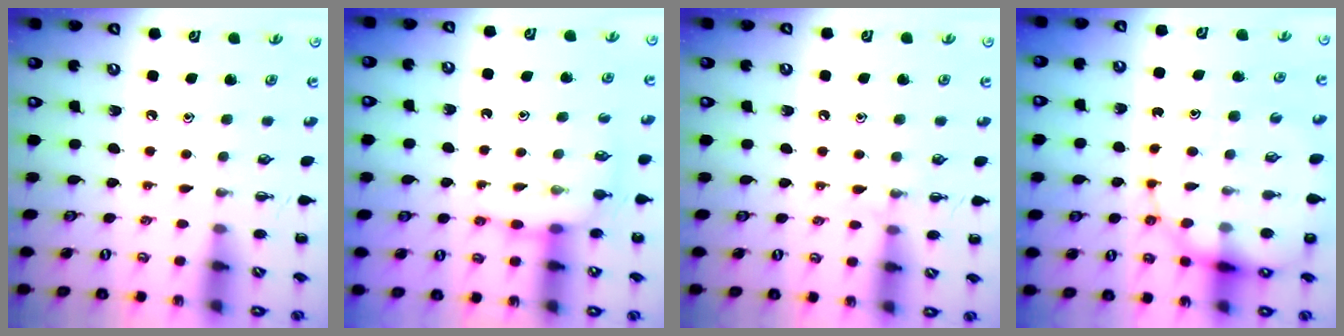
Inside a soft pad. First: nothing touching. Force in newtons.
{"total": 8.1, "press": 8.0, "slide": 1.0}
{"total": 5.9, "press": 5.7, "slide": 1.6}
{"total": 16.8, "press": 16.4, "slide": 3.7}